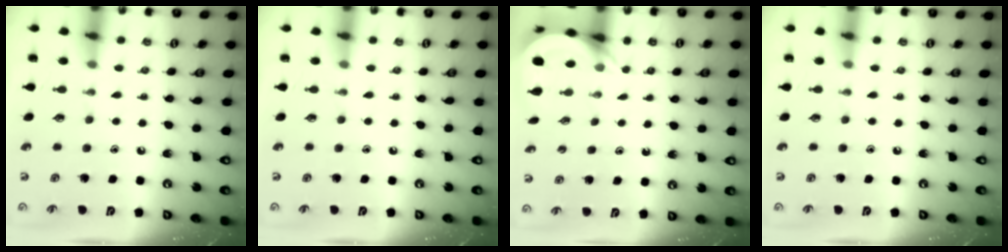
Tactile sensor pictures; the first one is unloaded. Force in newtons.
{"total": 0.0}
{"total": 5.3, "press": 5.3, "slide": 0.3}
{"total": 0.0}